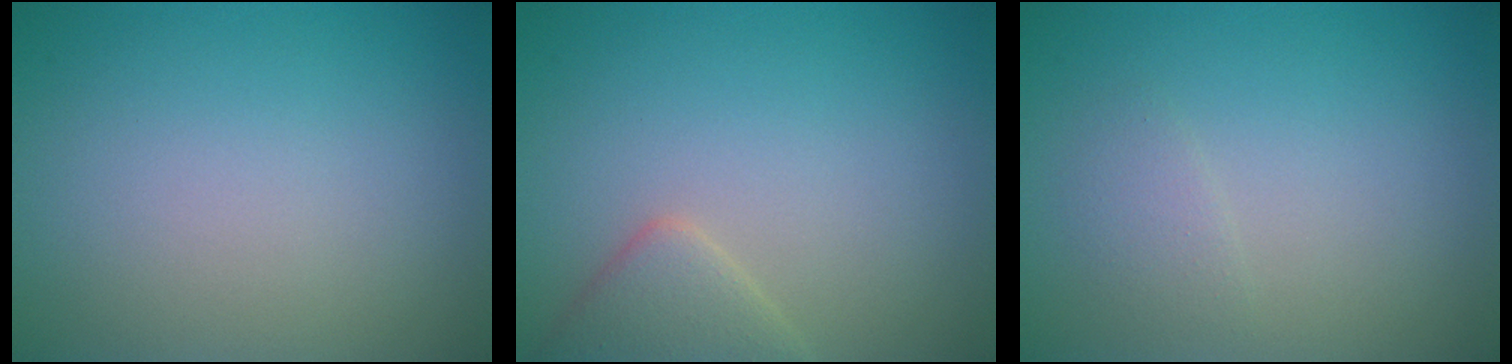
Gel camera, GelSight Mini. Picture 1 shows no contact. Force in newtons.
{"total": 2.6, "press": 2.6, "slide": 0.2}
{"total": 1.2, "press": 1.2, "slide": 0.0}